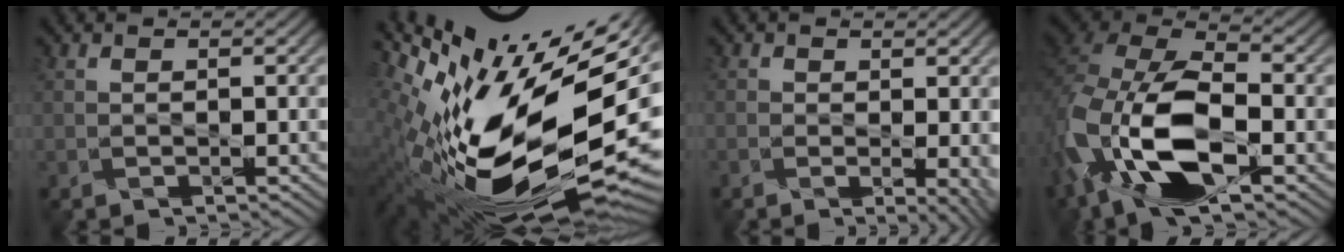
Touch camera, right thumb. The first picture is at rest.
{"total": 18.0, "force": [-0.3, 9.3, 15.4], "torque": [-0.269, -0.023, 0.006]}
{"total": 4.6, "force": [-0.9, 2.1, 4.0], "torque": [-0.051, -0.011, -0.002]}
{"total": 13.7, "force": [-4.8, 7.8, 10.3], "torque": [-0.249, -0.022, -0.090]}